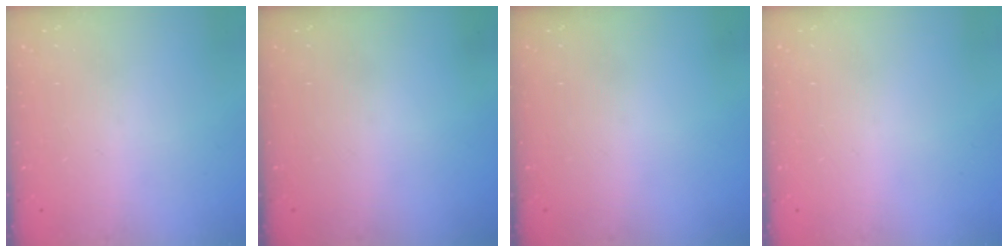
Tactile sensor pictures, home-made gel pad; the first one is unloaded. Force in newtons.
{"total": 0.0}
{"total": 0.0}
{"total": 0.0}